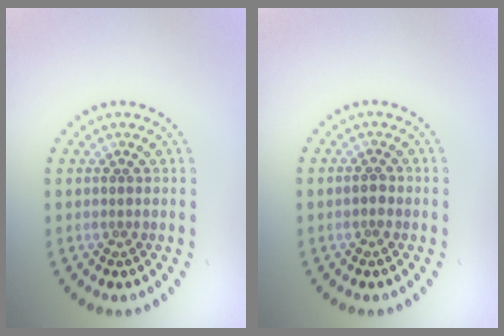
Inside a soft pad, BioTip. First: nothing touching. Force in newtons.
{"total": 1.1, "press": 1.1, "slide": 0.2}